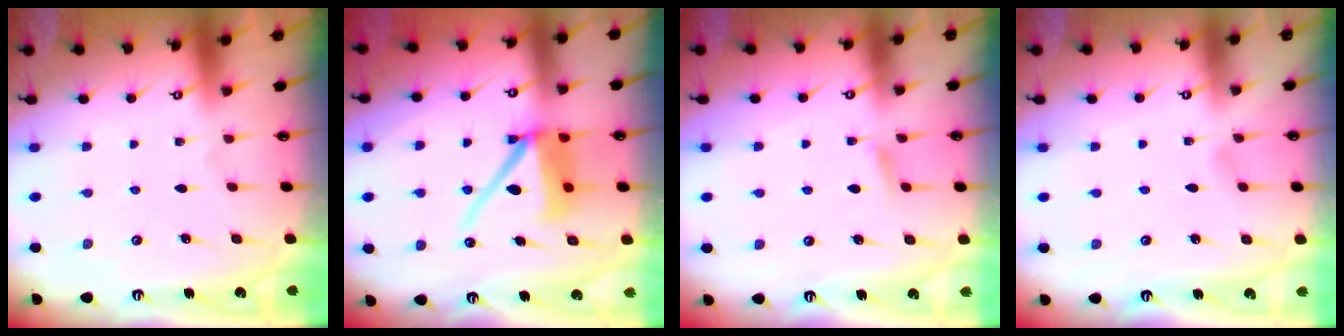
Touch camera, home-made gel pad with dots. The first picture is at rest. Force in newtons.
{"total": 11.9, "press": 11.8, "slide": 1.5}
{"total": 4.5, "press": 4.4, "slide": 0.6}
{"total": 2.4, "press": 2.4, "slide": 0.3}